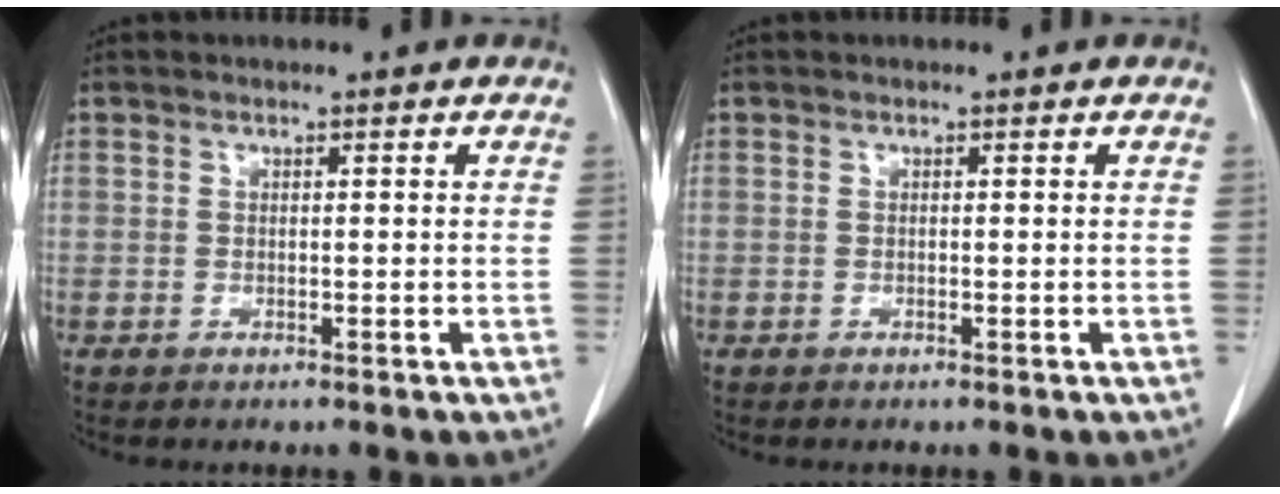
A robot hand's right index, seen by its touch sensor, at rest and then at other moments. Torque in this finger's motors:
{"motor_torque": [0.00, 0.00, 0.00, 0.00]}